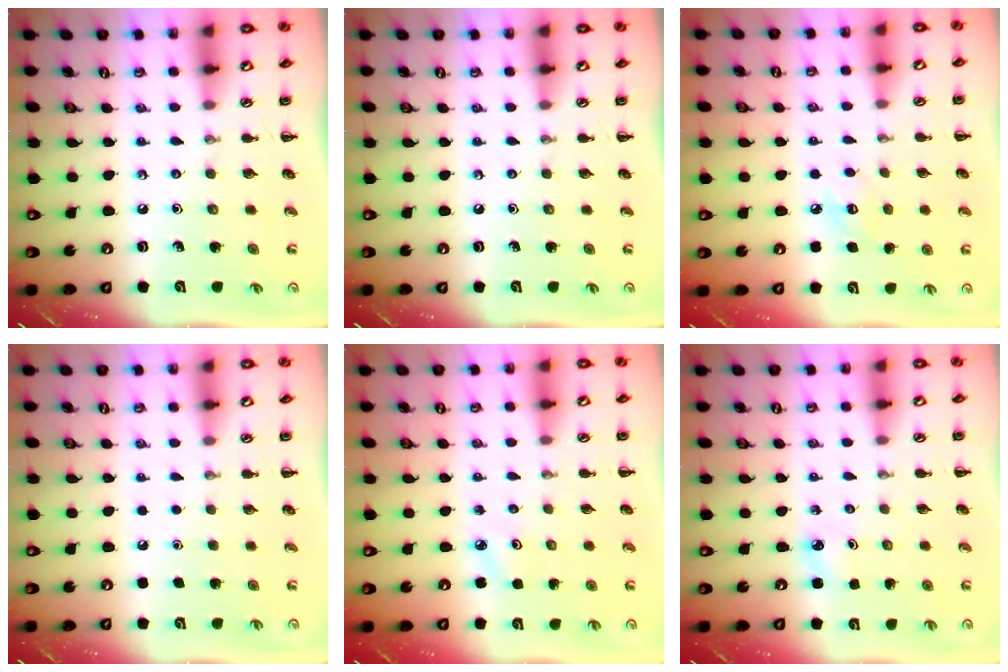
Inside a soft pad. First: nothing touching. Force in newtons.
{"total": 0.0}
{"total": 6.9, "press": 6.6, "slide": 2.0}
{"total": 1.8, "press": 1.8, "slide": 0.1}
{"total": 2.7, "press": 2.5, "slide": 0.8}
{"total": 3.0, "press": 2.8, "slide": 0.9}